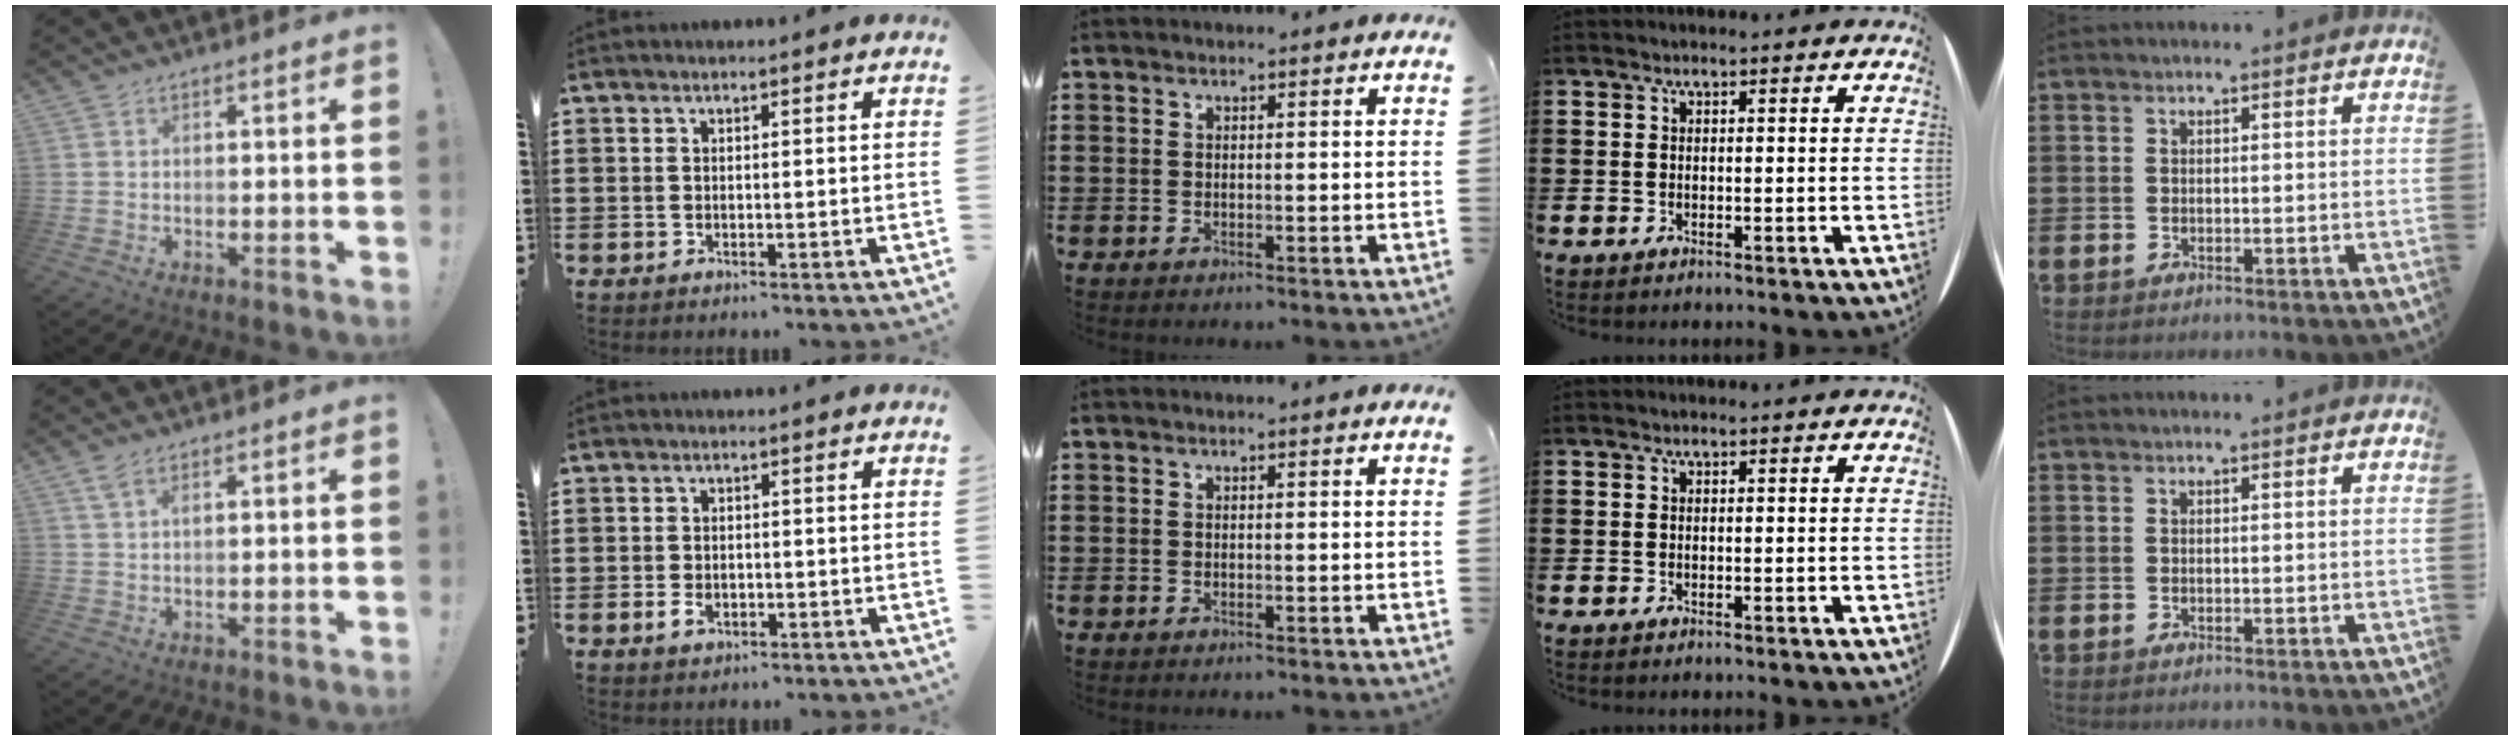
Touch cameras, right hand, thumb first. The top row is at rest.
{"thumb": {"total": 2.0, "force": [1.3, 0.8, 1.4], "torque": [-0.023, -0.002, 0.022]}, "index": {"total": 1.9, "force": [-0.7, 1.2, 1.3], "torque": [-0.032, -0.001, -0.016]}}